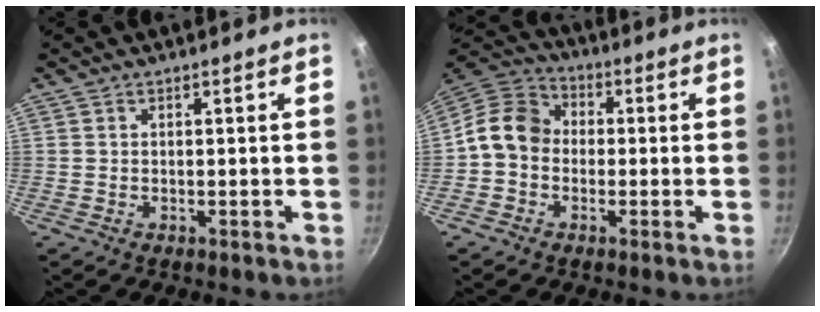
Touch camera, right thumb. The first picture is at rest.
{"total": 10.0, "force": [-0.9, 8.4, 5.5], "torque": [-0.070, 0.033, -0.041]}